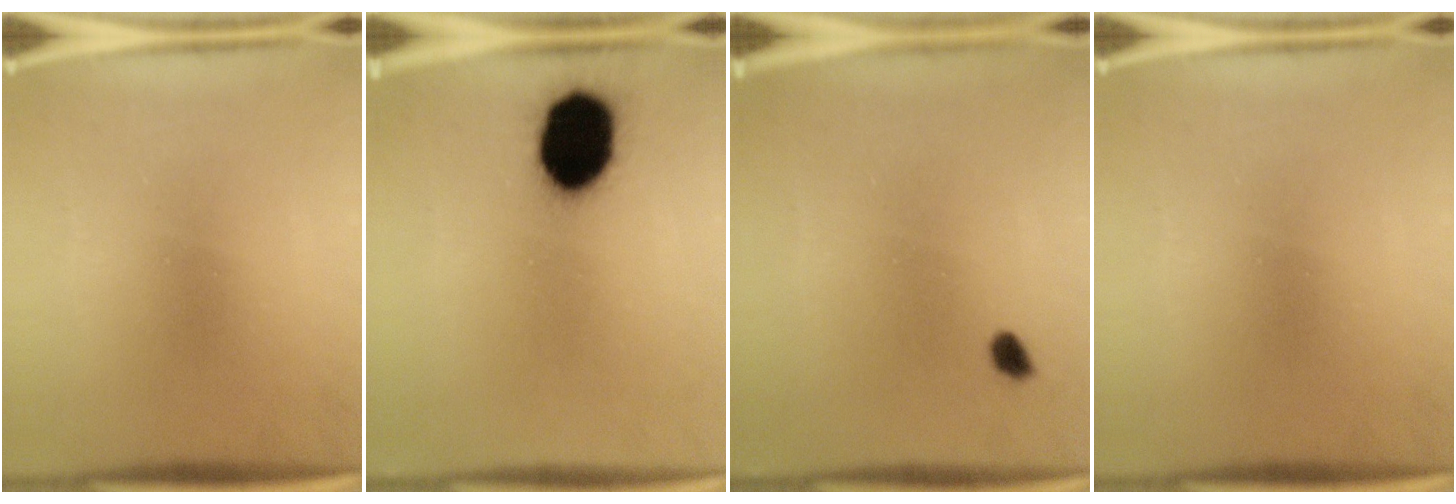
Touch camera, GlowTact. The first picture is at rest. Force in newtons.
{"total": 18.6}
{"total": 1.5}
{"total": 0.0}